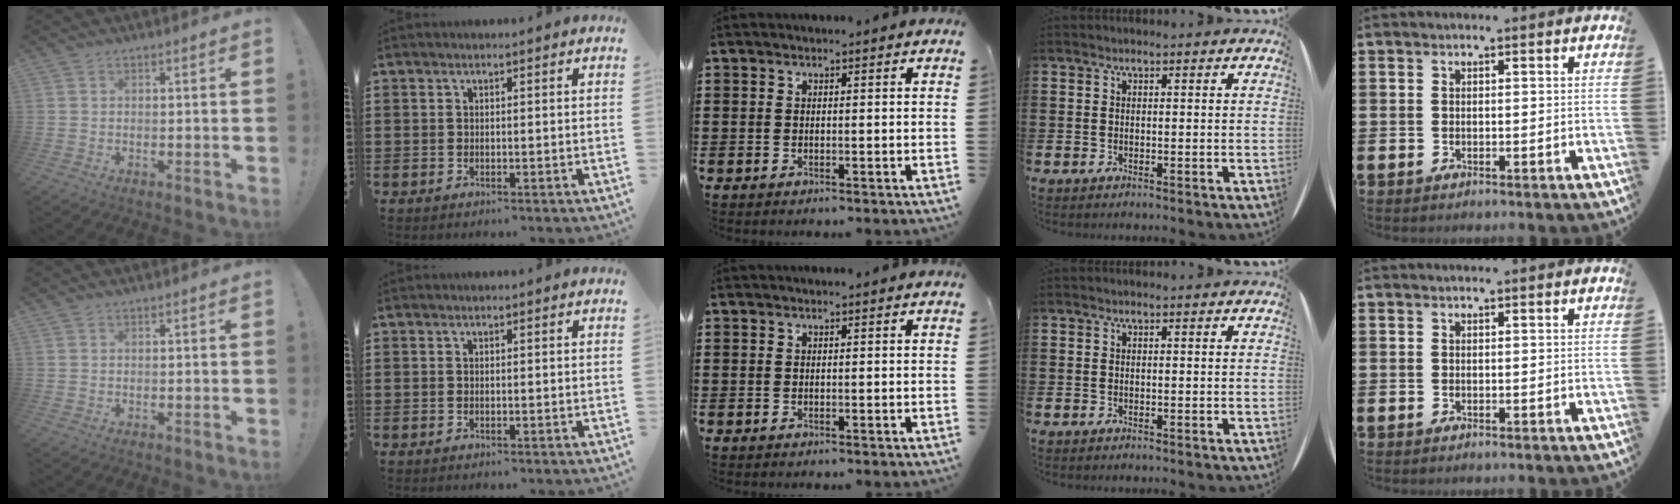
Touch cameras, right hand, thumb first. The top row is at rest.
{}